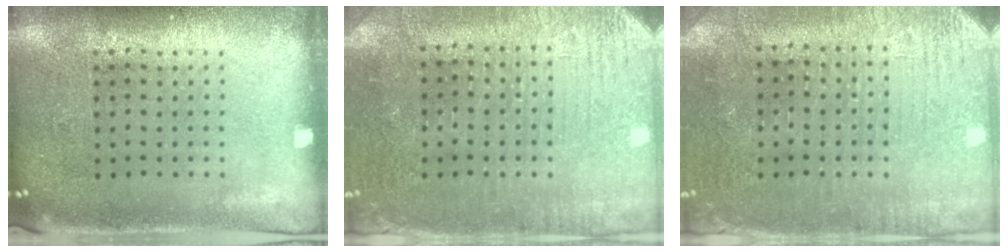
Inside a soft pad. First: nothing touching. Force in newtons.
{"total": 3.0, "press": 2.8, "slide": 0.8}
{"total": 3.0, "press": 2.8, "slide": 0.8}